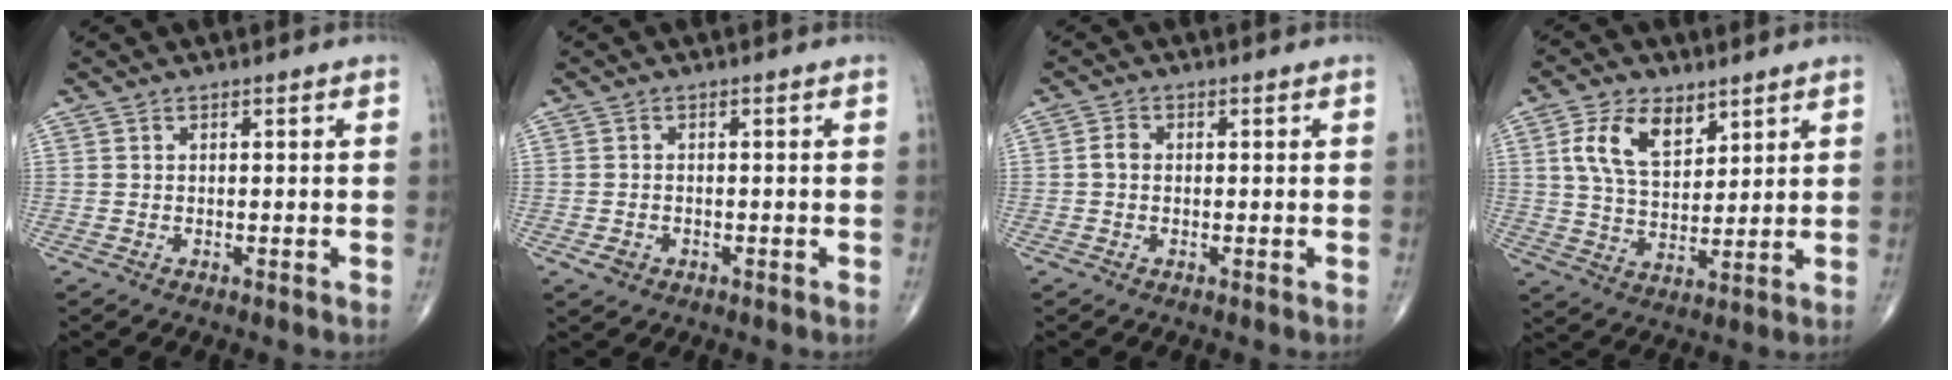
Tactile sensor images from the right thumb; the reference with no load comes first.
{"total": 1.9, "force": [-0.8, 1.5, 0.8], "torque": [-0.009, 0.006, -0.009]}
{"total": 1.8, "force": [-0.1, 1.4, 1.2], "torque": [-0.018, 0.005, -0.005]}
{"total": 10.5, "force": [4.9, 6.1, 7.1], "torque": [-0.114, -0.020, 0.096]}